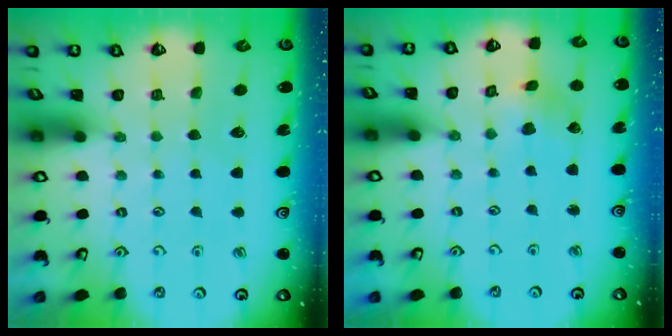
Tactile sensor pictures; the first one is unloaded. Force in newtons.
{"total": 2.7, "press": 2.7, "slide": 0.5}